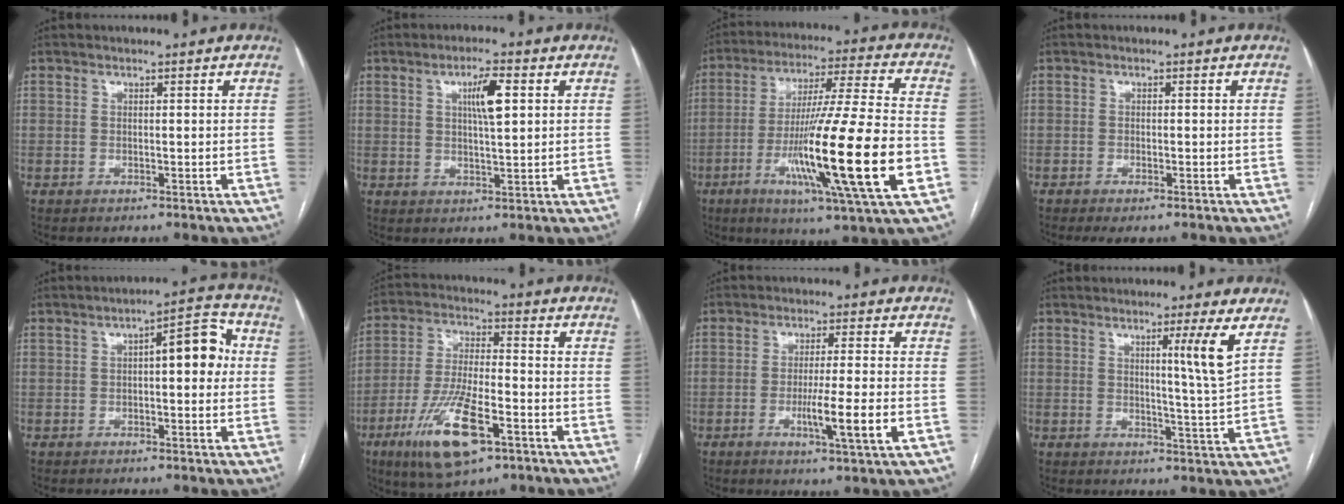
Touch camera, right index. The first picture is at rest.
{"total": 5.4, "force": [1.7, 0.8, 5.1], "torque": [-0.089, 0.005, 0.030]}
{"total": 23.0, "force": [-6.5, -0.3, 22.1], "torque": [-0.373, -0.030, -0.115]}
{"total": 2.2, "force": [-1.5, 0.6, 1.5], "torque": [-0.023, -0.004, -0.020]}
{"total": 7.4, "force": [0.8, 2.4, 7.0], "torque": [-0.092, 0.031, 0.008]}
{"total": 13.9, "force": [-6.9, 3.6, 11.6], "torque": [-0.234, -0.017, -0.117]}
{"total": 7.9, "force": [-2.4, -0.6, 7.5], "torque": [-0.127, -0.019, -0.042]}
{"total": 5.5, "force": [2.4, -1.8, 4.6], "torque": [-0.073, -0.020, 0.042]}